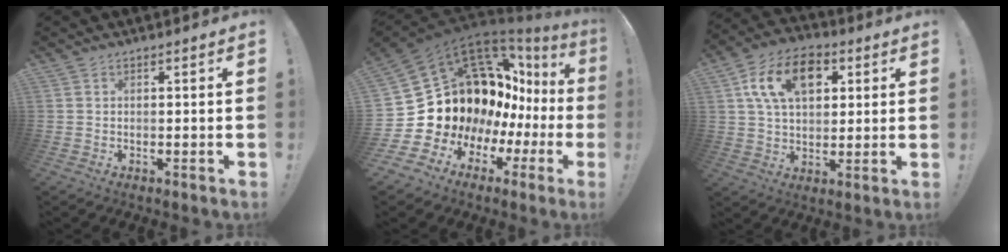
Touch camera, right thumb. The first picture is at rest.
{"total": 22.3, "force": [5.3, 15.9, 14.7], "torque": [-0.229, -0.070, 0.162]}
{"total": 15.7, "force": [5.7, 10.3, 10.4], "torque": [-0.158, -0.003, 0.107]}